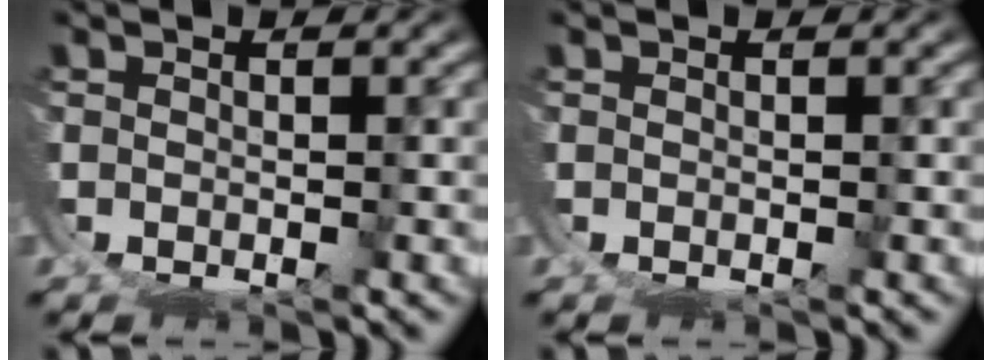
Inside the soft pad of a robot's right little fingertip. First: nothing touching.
{"total": 0.0}